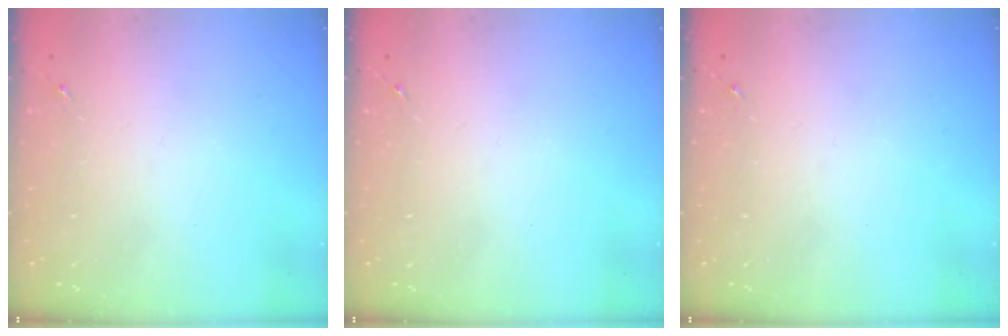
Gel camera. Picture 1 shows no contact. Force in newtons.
{"total": 0.0}
{"total": 0.0}